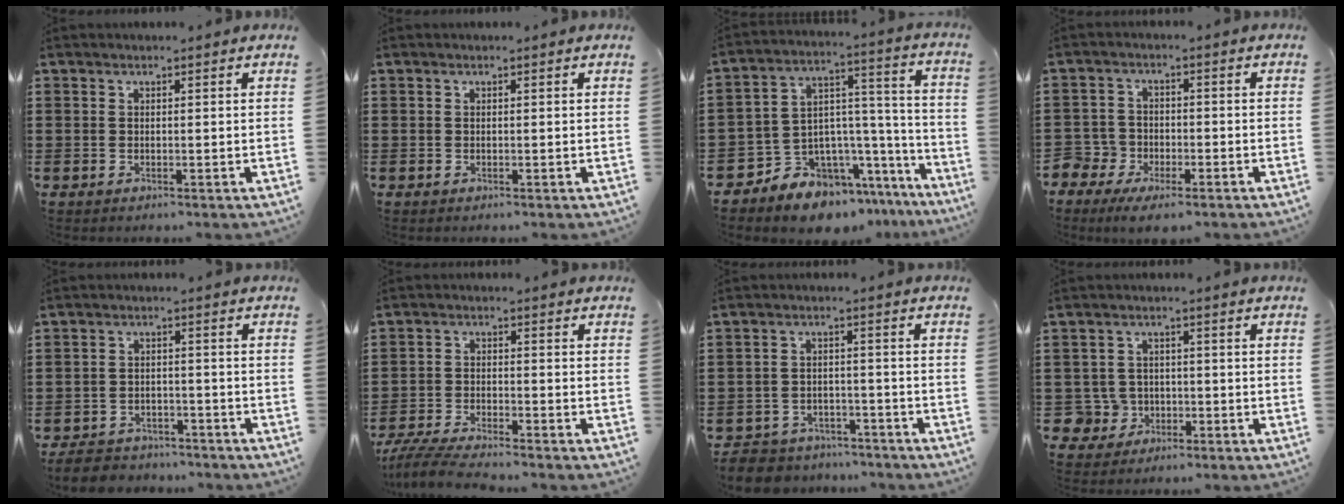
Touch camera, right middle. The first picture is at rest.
{"total": 0.0}
{"total": 8.0, "force": [-6.9, 4.0, 0.7], "torque": [-0.030, -0.003, -0.131]}
{"total": 3.8, "force": [-2.9, 2.3, 0.9], "torque": [-0.038, 0.000, -0.065]}
{"total": 4.7, "force": [-4.5, 1.1, 0.5], "torque": [-0.021, 0.004, -0.094]}
{"total": 5.1, "force": [-4.9, 0.3, 1.6], "torque": [-0.047, -0.011, -0.098]}
{"total": 5.1, "force": [-4.9, 1.2, 0.2], "torque": [-0.017, 0.006, -0.104]}
{"total": 4.3, "force": [-1.4, 3.9, 1.1], "torque": [-0.046, 0.003, -0.030]}